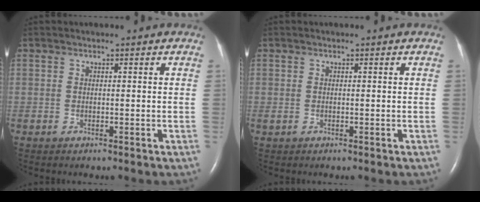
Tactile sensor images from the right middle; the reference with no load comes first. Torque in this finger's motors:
{"motor_torque": [0.32, -0.09, 0.17, 0.03]}